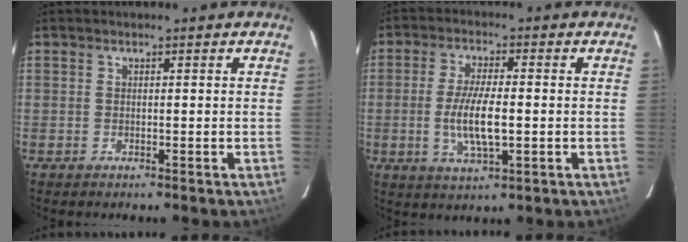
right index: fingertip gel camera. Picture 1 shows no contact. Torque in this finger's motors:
{"motor_torque": [0.97, -0.58, 0.64, 0.19]}